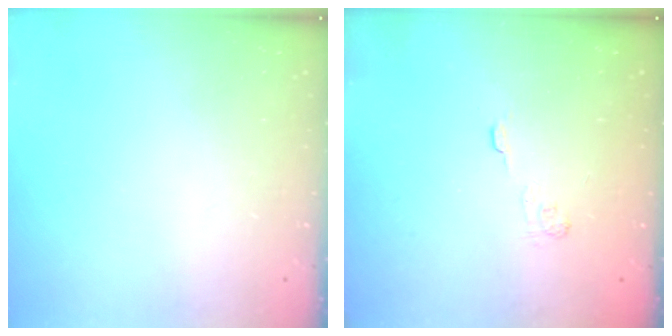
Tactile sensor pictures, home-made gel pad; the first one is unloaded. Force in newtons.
{"total": 2.9, "press": 2.5, "slide": 1.4}